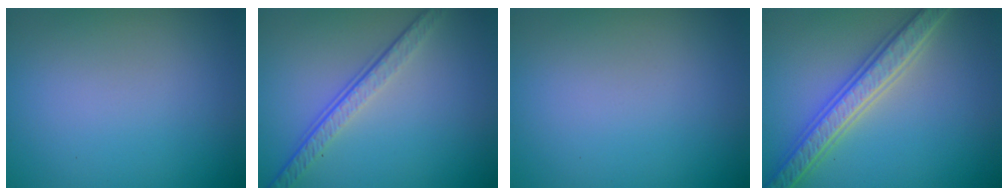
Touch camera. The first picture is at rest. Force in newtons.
{"total": 4.0, "press": 2.7, "slide": 2.9}
{"total": 0.0}
{"total": 5.5, "press": 5.4, "slide": 1.1}